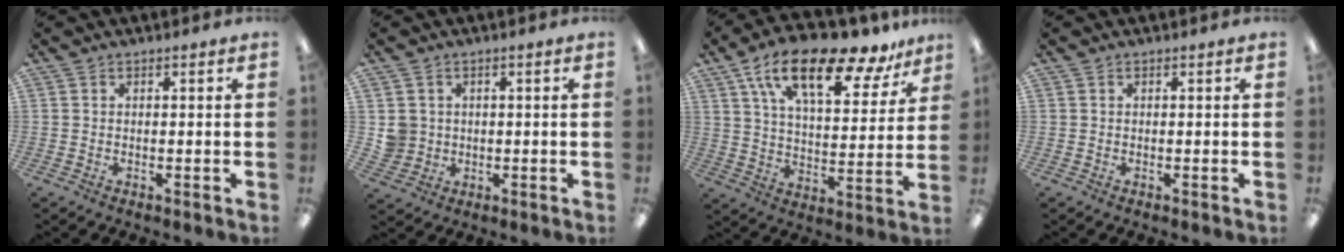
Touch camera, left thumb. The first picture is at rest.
{"total": 4.1, "force": [0.5, 4.1, 0.2], "torque": [-0.007, 0.006, 0.012]}
{"total": 19.8, "force": [13.5, 7.6, 12.3], "torque": [-0.209, -0.067, 0.226]}
{"total": 0.0}